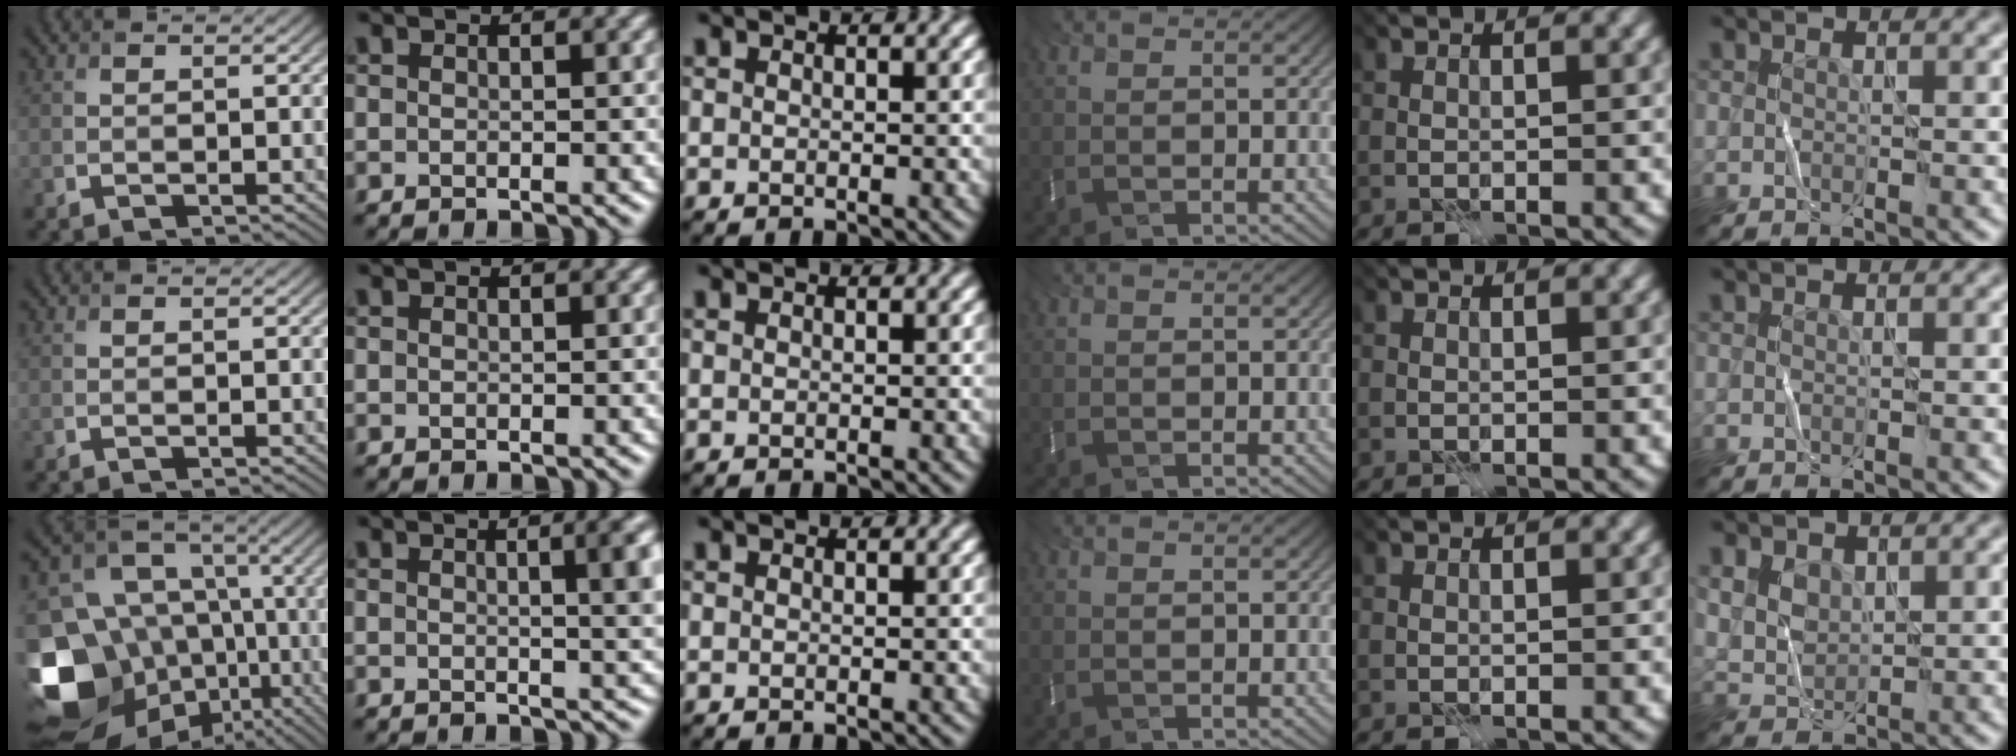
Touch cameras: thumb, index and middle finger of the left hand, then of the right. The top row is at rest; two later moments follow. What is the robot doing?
{"motion": "fold", "object": "bubble wrap"}